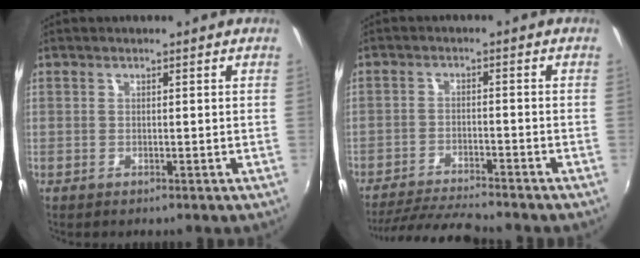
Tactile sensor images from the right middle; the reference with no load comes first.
{"total": 10.7, "force": [-9.9, 0.7, 4.1], "torque": [-0.101, -0.008, -0.169]}